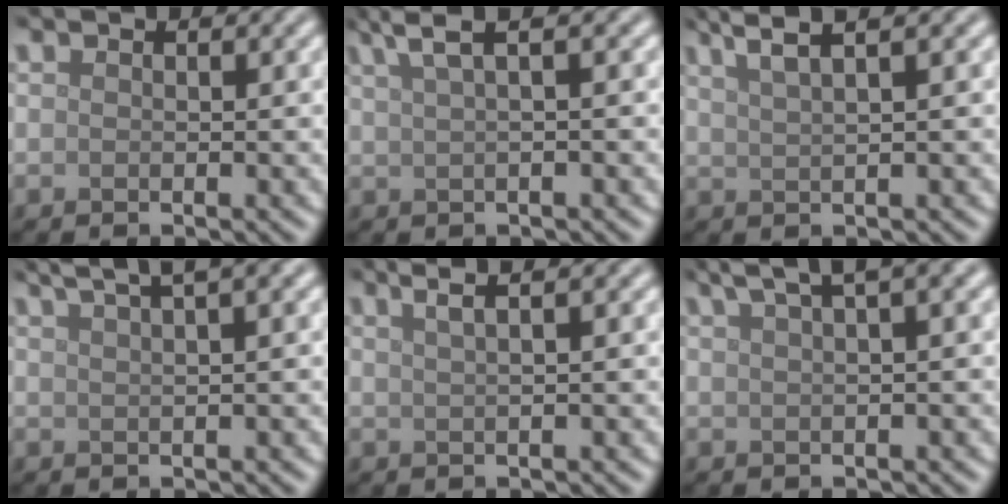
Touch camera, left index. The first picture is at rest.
{"total": 3.6, "force": [2.1, 0.8, 2.8], "torque": [-0.039, 0.014, 0.035]}
{"total": 4.1, "force": [2.8, 0.8, 2.8], "torque": [-0.037, 0.014, 0.038]}
{"total": 6.5, "force": [4.6, 1.8, 4.3], "torque": [-0.040, 0.035, 0.037]}
{"total": 4.4, "force": [2.7, 1.7, 3.1], "torque": [-0.022, 0.031, 0.006]}
{"total": 5.9, "force": [4.0, 1.5, 4.1], "torque": [-0.047, 0.027, 0.047]}